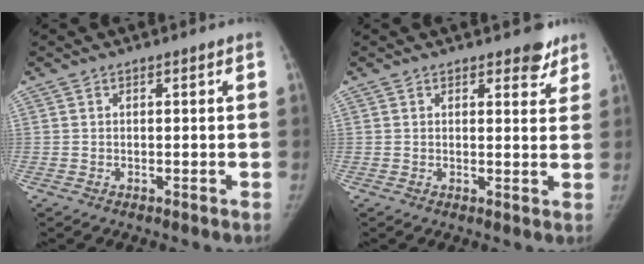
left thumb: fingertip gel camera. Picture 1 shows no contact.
{"total": 3.8, "force": [2.9, 1.8, 1.7], "torque": [0.009, -0.016, 0.034]}